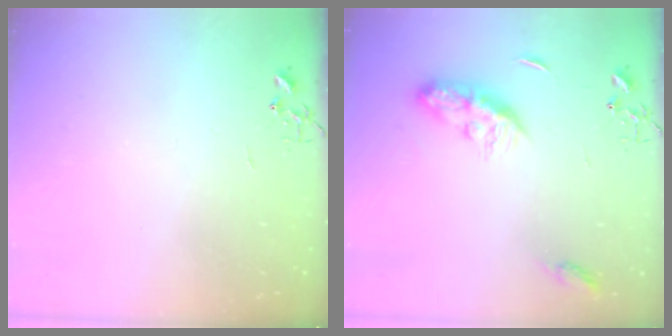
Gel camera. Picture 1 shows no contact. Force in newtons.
{"total": 9.3, "press": 9.3, "slide": 0.3}